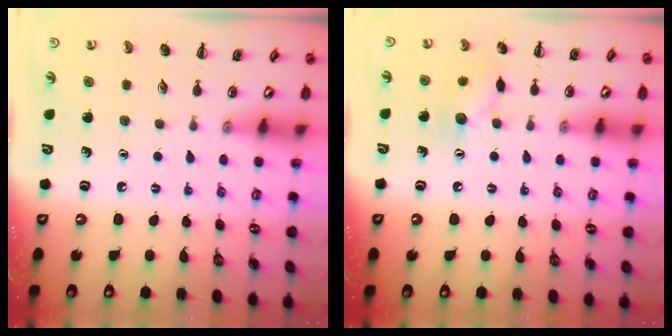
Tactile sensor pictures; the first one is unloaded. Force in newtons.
{"total": 7.9, "press": 7.9, "slide": 1.0}